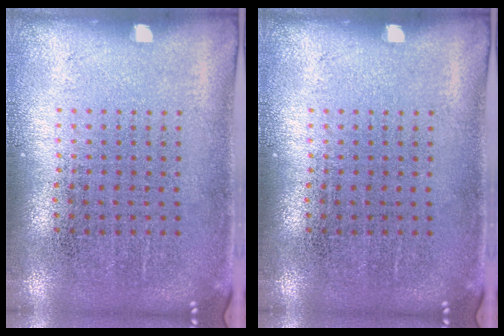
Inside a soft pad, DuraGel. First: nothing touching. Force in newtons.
{"total": 0.0}